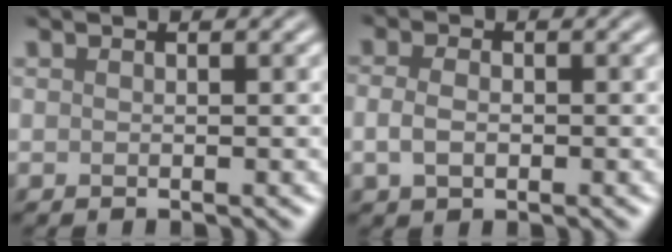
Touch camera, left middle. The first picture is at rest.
{"total": 2.2, "force": [-0.4, 1.4, 1.6], "torque": [-0.042, 0.000, -0.009]}